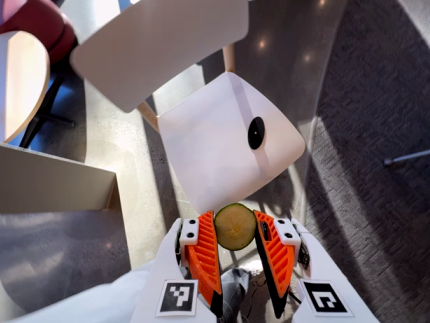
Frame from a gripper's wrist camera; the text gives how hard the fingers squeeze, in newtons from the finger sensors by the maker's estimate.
{"total": 8.3, "left": 8.1, "right": 8.5}